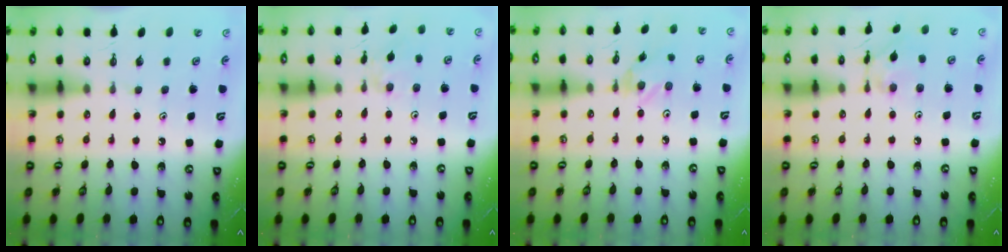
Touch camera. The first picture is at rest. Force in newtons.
{"total": 2.4, "press": 2.3, "slide": 0.5}
{"total": 1.3, "press": 1.3, "slide": 0.1}
{"total": 4.6, "press": 4.6, "slide": 0.4}